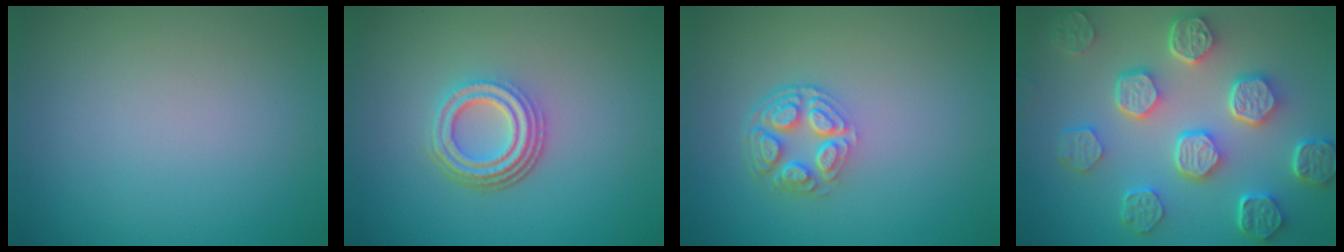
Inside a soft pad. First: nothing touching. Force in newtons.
{"total": 4.5, "press": 3.3, "slide": 3.1}
{"total": 4.1, "press": 3.1, "slide": 2.7}
{"total": 7.5, "press": 5.8, "slide": 4.8}